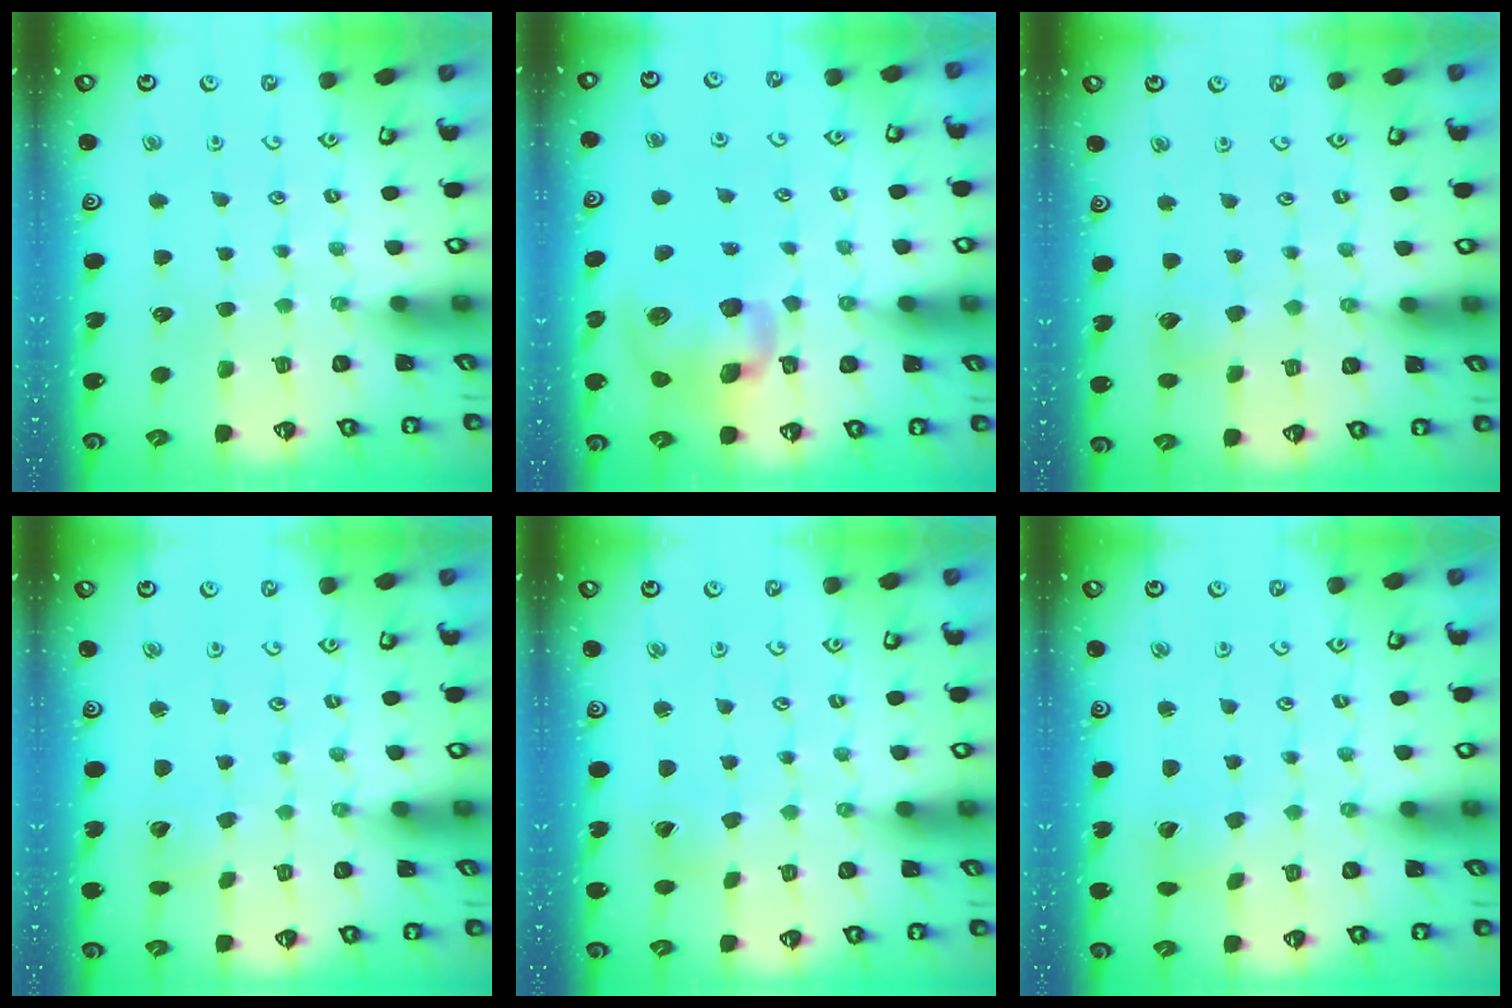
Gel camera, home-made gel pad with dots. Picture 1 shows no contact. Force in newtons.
{"total": 14.3, "press": 14.1, "slide": 2.1}
{"total": 5.6, "press": 5.6, "slide": 0.6}
{"total": 2.9, "press": 2.9, "slide": 0.1}
{"total": 2.9, "press": 2.9, "slide": 0.2}
{"total": 2.5, "press": 2.5, "slide": 0.4}